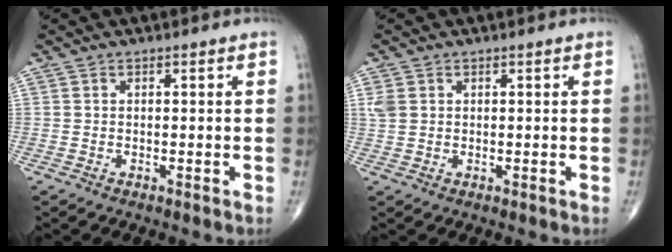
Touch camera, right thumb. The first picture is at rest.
{"total": 2.4, "force": [0.7, 1.8, 1.4], "torque": [-0.034, 0.004, 0.019]}